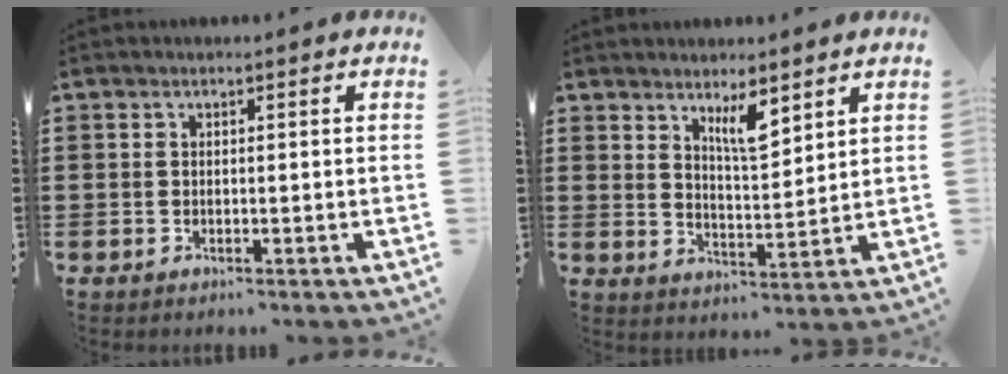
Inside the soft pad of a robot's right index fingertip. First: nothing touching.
{"total": 5.2, "force": [3.9, 1.2, 3.3], "torque": [-0.057, -0.011, 0.064]}